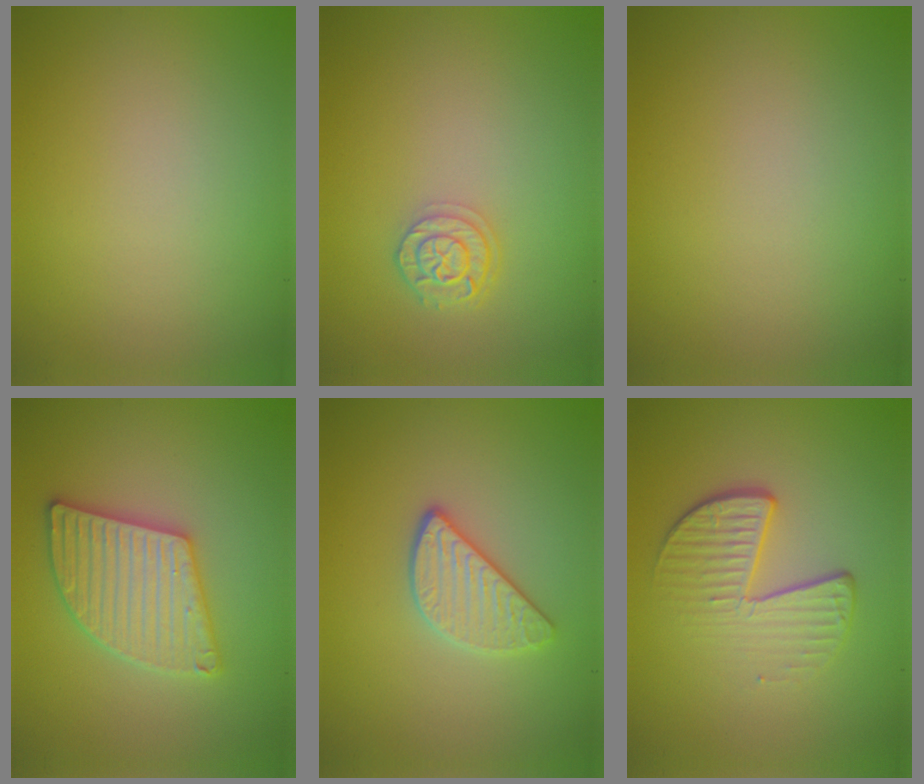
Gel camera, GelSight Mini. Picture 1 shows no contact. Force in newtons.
{"total": 2.5, "press": 2.1, "slide": 1.4}
{"total": 0.0}
{"total": 5.4, "press": 5.4, "slide": 0.6}
{"total": 2.9, "press": 2.7, "slide": 1.2}
{"total": 4.0, "press": 2.8, "slide": 2.9}